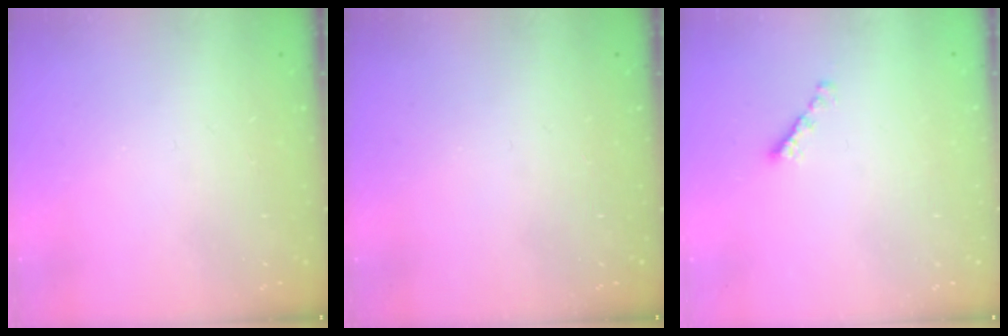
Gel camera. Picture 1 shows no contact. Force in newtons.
{"total": 0.0}
{"total": 2.2, "press": 2.1, "slide": 0.7}